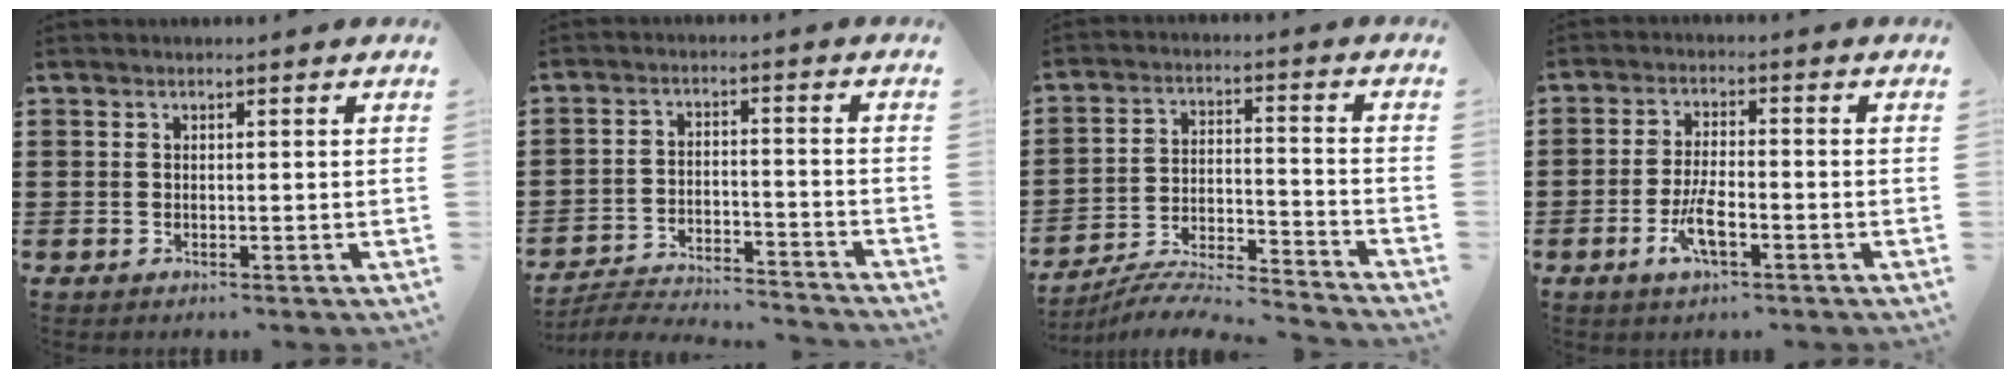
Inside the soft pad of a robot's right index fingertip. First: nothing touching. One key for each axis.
{"total": 5.1, "fx": -5.1, "fy": 0.2, "fz": 0.9, "tx": -0.023, "ty": 0.001, "tz": -0.105}
{"total": 7.0, "fx": -6.7, "fy": 0.4, "fz": 1.9, "tx": -0.035, "ty": 0.002, "tz": -0.133}
{"total": 5.4, "fx": -2.4, "fy": 1.4, "fz": 4.6, "tx": -0.103, "ty": -0.009, "tz": -0.048}